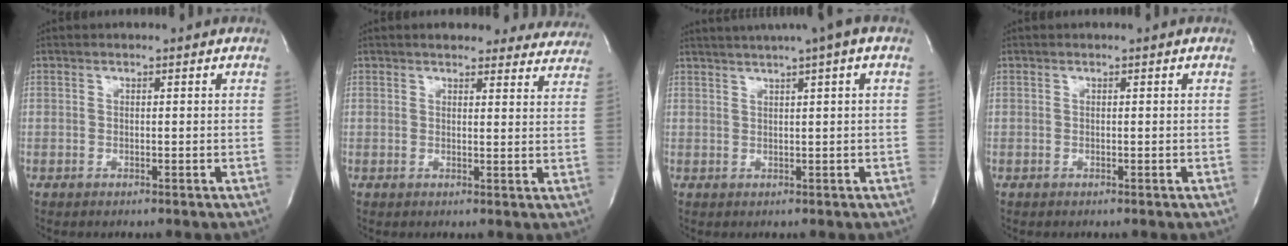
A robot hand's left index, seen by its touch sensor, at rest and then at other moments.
{"total": 15.6, "force": [14.4, 4.5, 3.8], "torque": [-0.020, -0.002, 0.151]}
{"total": 7.8, "force": [5.3, -0.6, 5.7], "torque": [-0.093, 0.030, 0.071]}
{"total": 0.0}